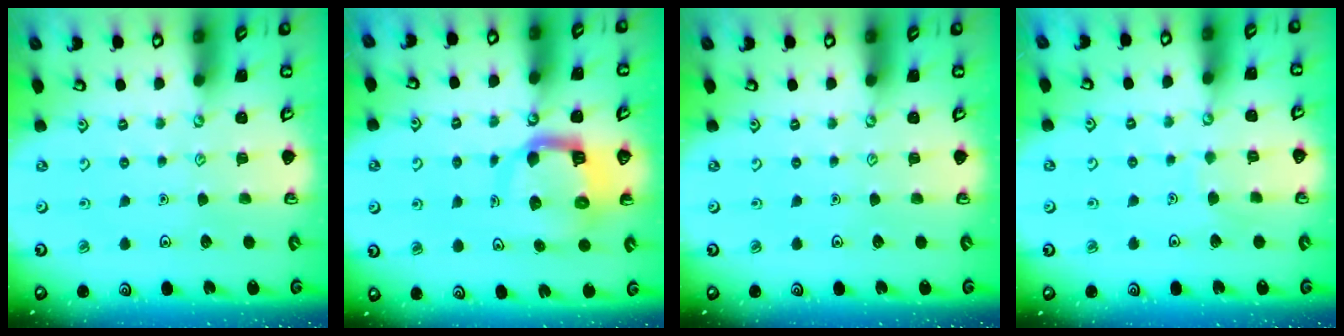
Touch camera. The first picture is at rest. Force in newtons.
{"total": 9.6, "press": 9.5, "slide": 1.4}
{"total": 0.0}
{"total": 3.5, "press": 3.5, "slide": 0.3}